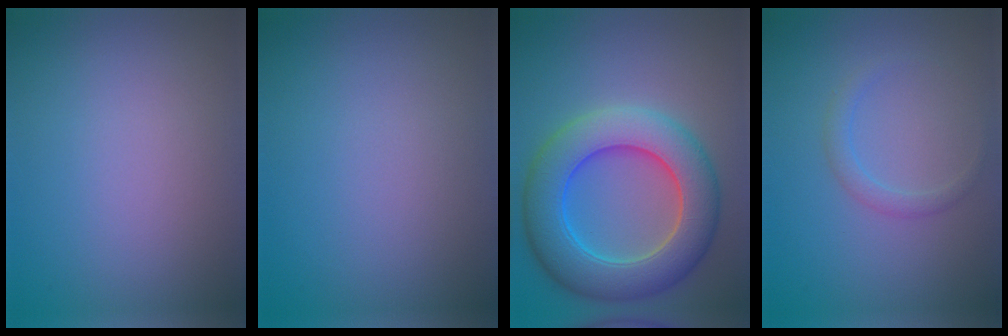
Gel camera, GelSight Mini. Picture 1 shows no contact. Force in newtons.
{"total": 0.0}
{"total": 9.0, "press": 9.0, "slide": 0.4}
{"total": 1.4, "press": 1.4, "slide": 0.0}